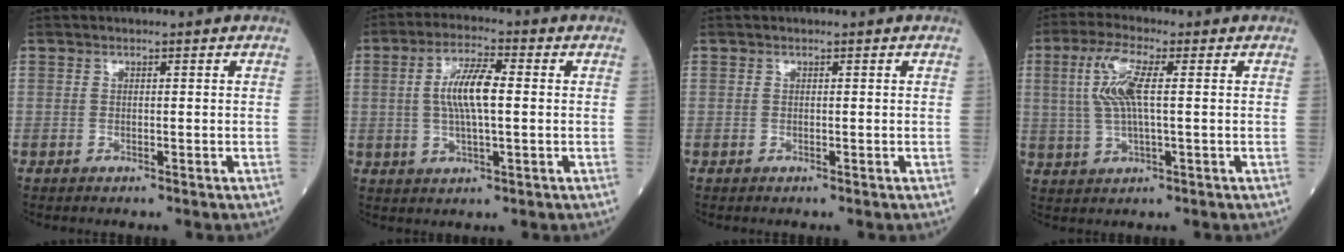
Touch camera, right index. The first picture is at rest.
{"total": 7.8, "force": [0.6, 1.6, 7.6], "torque": [-0.151, 0.010, 0.010]}
{"total": 0.0}
{"total": 7.5, "force": [1.4, 1.4, 7.3], "torque": [-0.165, 0.010, 0.029]}